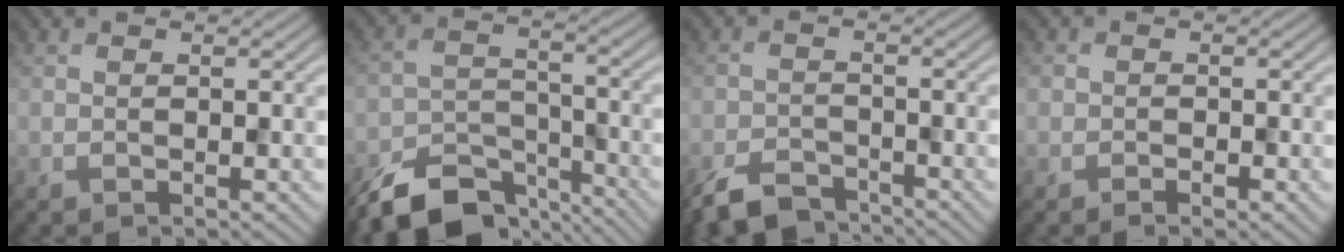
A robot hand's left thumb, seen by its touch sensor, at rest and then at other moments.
{"total": 10.3, "force": [-8.2, 4.5, 4.4], "torque": [-0.079, -0.016, -0.143]}
{"total": 5.5, "force": [-4.6, 2.2, 2.3], "torque": [-0.042, -0.007, -0.089]}
{"total": 1.8, "force": [-0.9, 1.3, 0.7], "torque": [-0.005, -0.004, -0.020]}